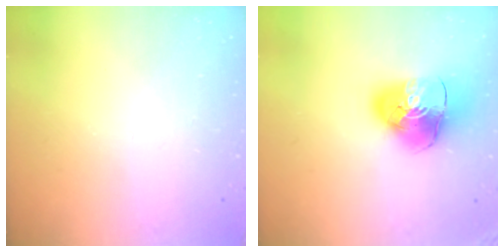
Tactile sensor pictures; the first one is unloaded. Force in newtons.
{"total": 12.9, "press": 12.8, "slide": 1.8}